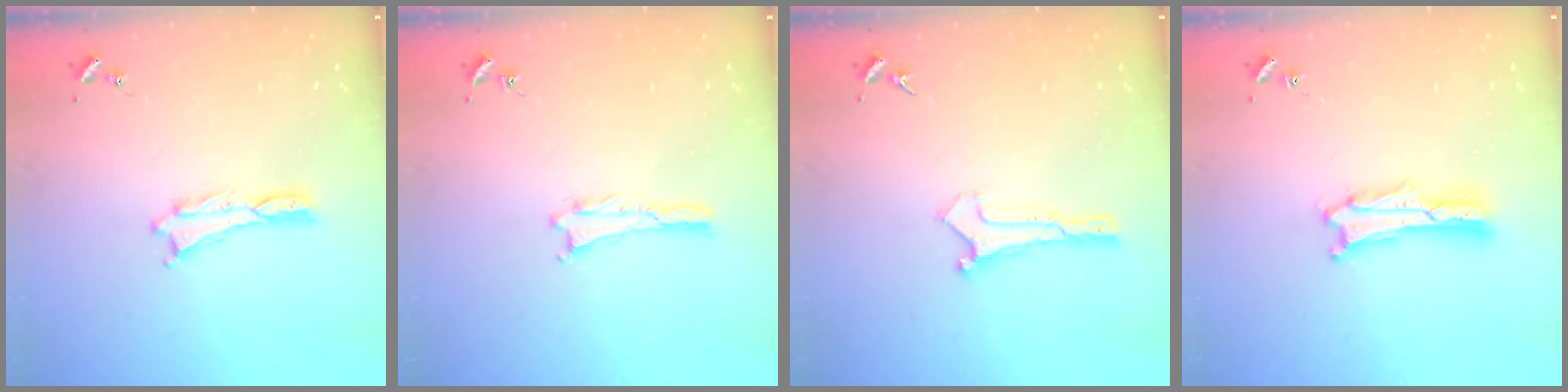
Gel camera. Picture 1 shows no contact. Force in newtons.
{"total": 0.0}
{"total": 0.0}
{"total": 1.7, "press": 1.7, "slide": 0.3}